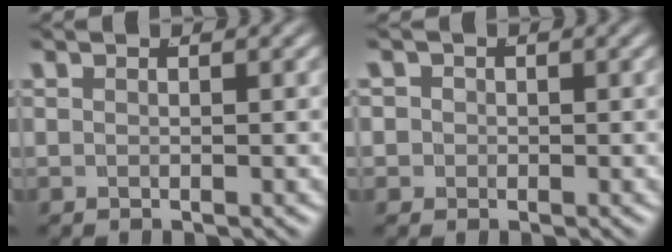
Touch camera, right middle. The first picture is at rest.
{"total": 3.1, "force": [-0.4, 3.0, 0.5], "torque": [-0.020, -0.007, -0.012]}